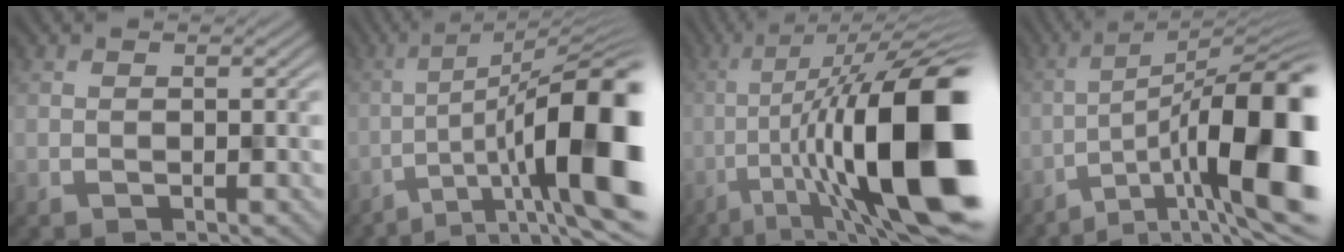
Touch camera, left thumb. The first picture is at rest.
{"total": 16.3, "force": [-3.3, 5.8, 14.9], "torque": [-0.231, -0.030, -0.035]}
{"total": 18.7, "force": [-2.9, 6.6, 17.2], "torque": [-0.281, -0.014, -0.033]}
{"total": 16.9, "force": [-4.8, 6.1, 15.1], "torque": [-0.215, -0.030, -0.065]}